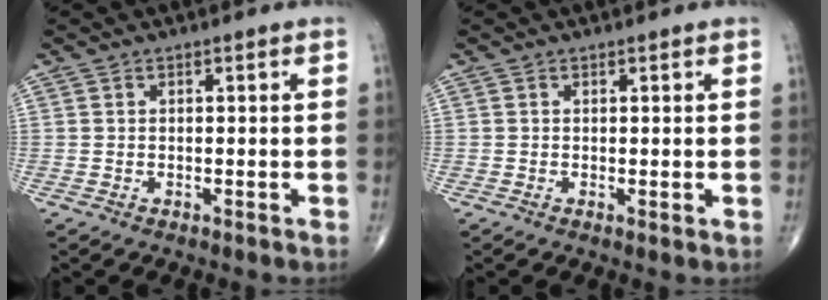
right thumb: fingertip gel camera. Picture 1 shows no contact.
{"total": 0.6, "force": [0.0, 0.1, 0.6], "torque": [-0.013, -0.004, -0.001]}